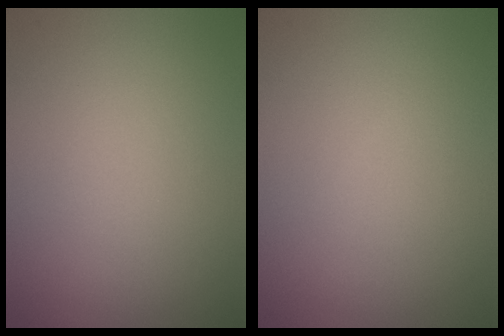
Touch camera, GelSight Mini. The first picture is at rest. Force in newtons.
{"total": 0.0}